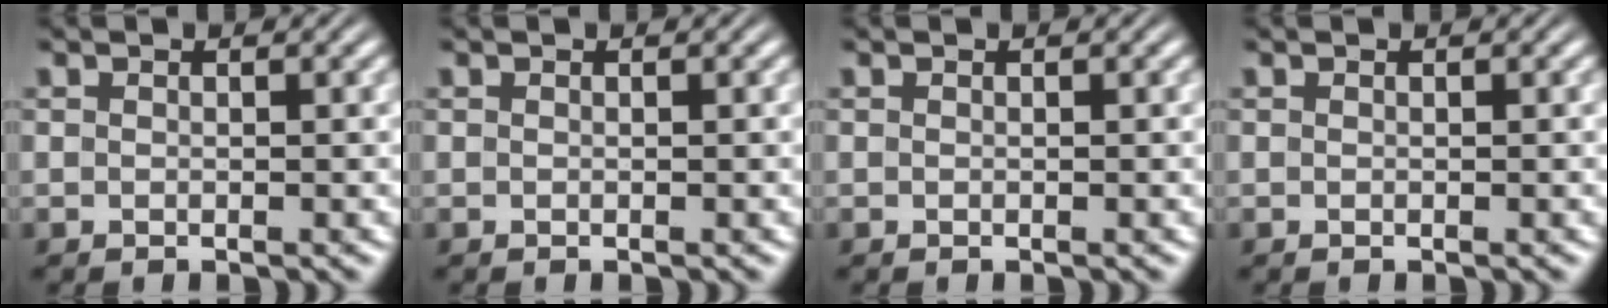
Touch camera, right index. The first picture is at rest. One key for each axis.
{"total": 0.0}
{"total": 0.0}
{"total": 0.0}